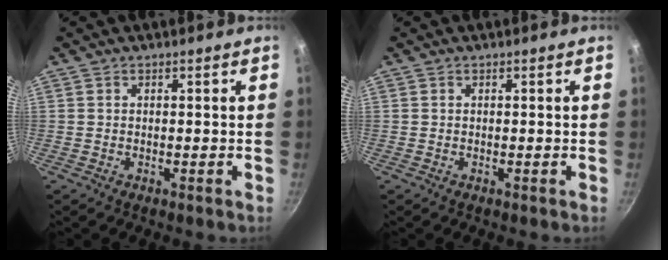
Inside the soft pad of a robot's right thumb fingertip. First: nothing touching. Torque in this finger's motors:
{"motor_torque": [-0.11, 0.10, -0.06, -0.05, 0.02]}